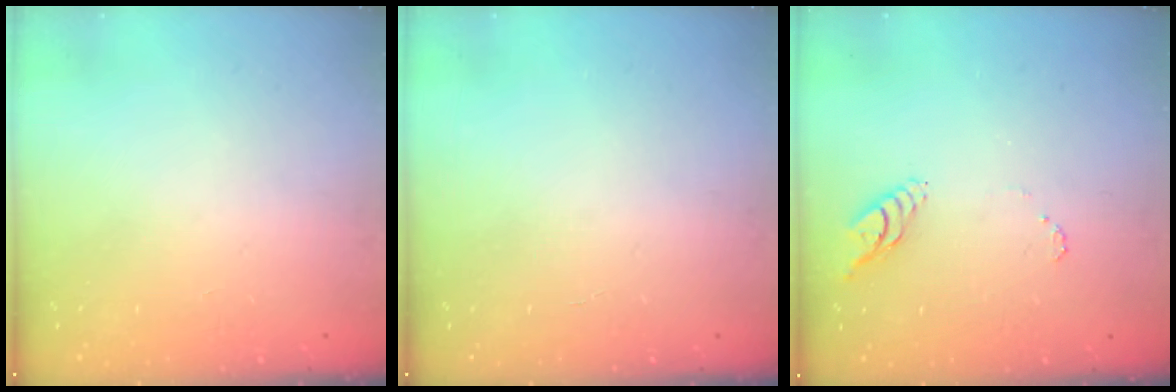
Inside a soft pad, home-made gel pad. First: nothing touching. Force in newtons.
{"total": 1.7, "press": 1.7, "slide": 0.1}
{"total": 7.8, "press": 7.7, "slide": 0.8}